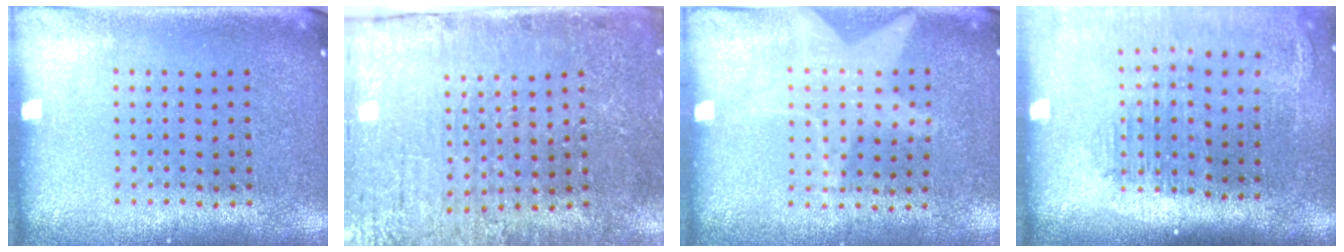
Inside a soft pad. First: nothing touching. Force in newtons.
{"total": 3.8, "press": 3.7, "slide": 0.6}
{"total": 1.2, "press": 1.1, "slide": 0.3}
{"total": 2.1, "press": 1.7, "slide": 1.2}